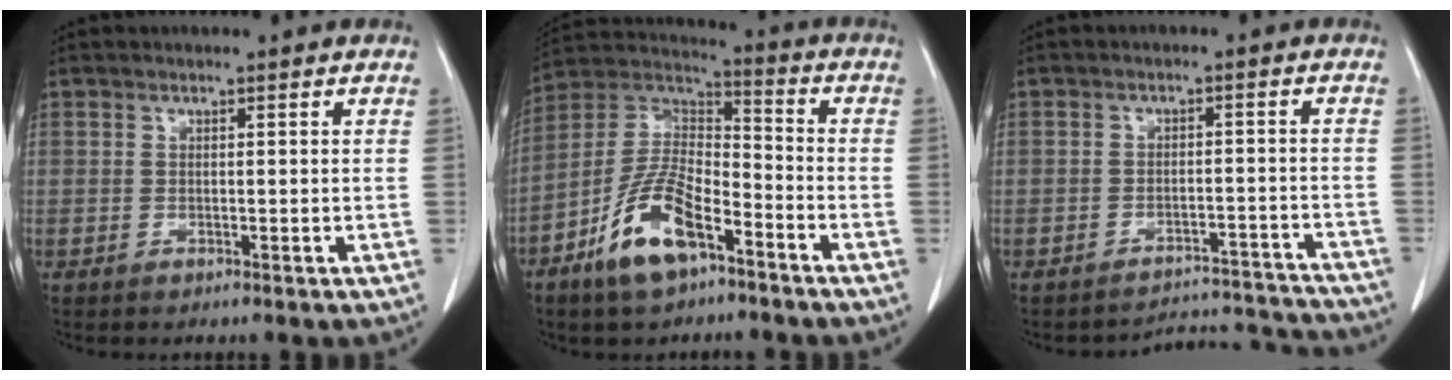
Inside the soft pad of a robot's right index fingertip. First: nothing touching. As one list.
[{"total": 12.9, "force": [-7.1, 4.9, 9.6], "torque": [-0.198, 0.007, -0.131]}, {"total": 9.4, "force": [-9.1, 1.6, -1.9], "torque": [0.041, 0.044, -0.107]}]